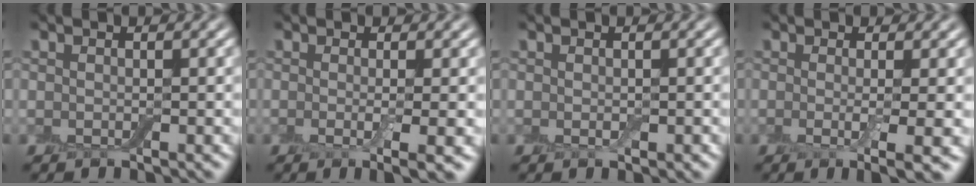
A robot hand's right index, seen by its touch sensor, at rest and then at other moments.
{"total": 3.3, "force": [-0.5, 0.7, 3.2], "torque": [-0.047, -0.009, -0.009]}
{"total": 0.8, "force": [-0.2, 0.5, 0.6], "torque": [-0.011, -0.002, -0.001]}
{"total": 4.0, "force": [-0.6, 0.8, 3.9], "torque": [-0.062, -0.009, -0.009]}